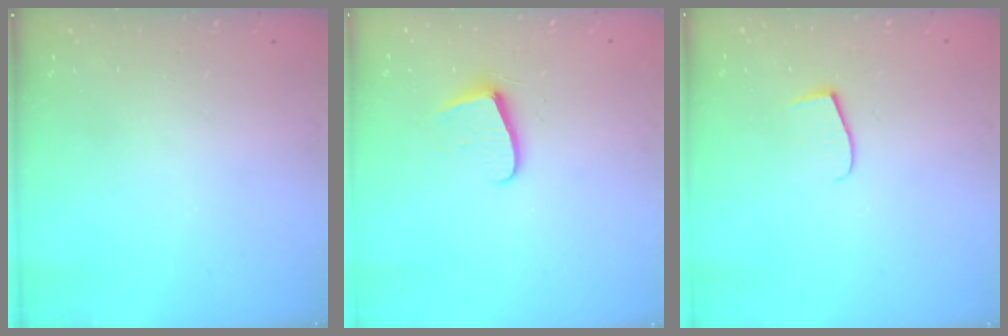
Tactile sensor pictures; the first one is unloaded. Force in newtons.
{"total": 7.2, "press": 7.2, "slide": 0.5}
{"total": 5.9, "press": 5.9, "slide": 0.4}